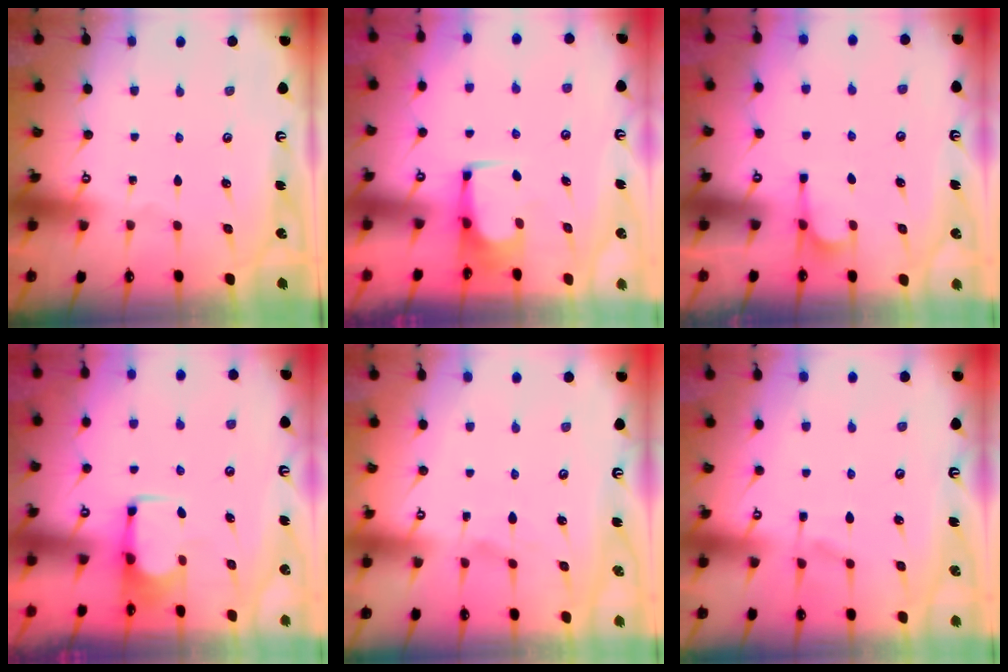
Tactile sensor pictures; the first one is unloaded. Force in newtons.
{"total": 1.5, "press": 1.5, "slide": 0.3}
{"total": 1.5, "press": 1.0, "slide": 1.1}
{"total": 1.9, "press": 1.7, "slide": 0.7}
{"total": 2.9, "press": 2.7, "slide": 1.1}
{"total": 1.3, "press": 0.0, "slide": 1.3}